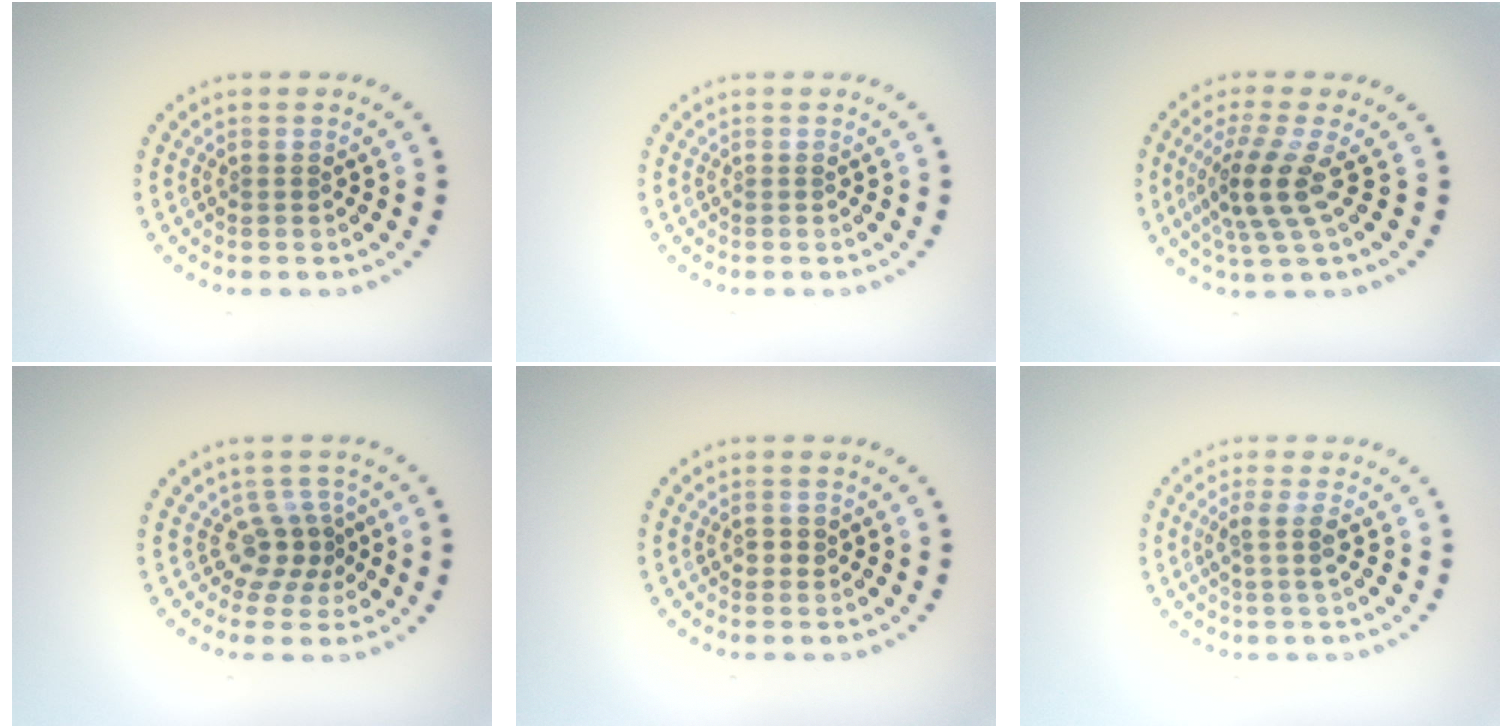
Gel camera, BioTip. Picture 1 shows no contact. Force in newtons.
{"total": 0.0}
{"total": 4.1, "press": 2.9, "slide": 2.9}
{"total": 2.9, "press": 2.2, "slide": 1.9}
{"total": 1.1, "press": 1.0, "slide": 0.2}
{"total": 1.9, "press": 1.6, "slide": 1.1}